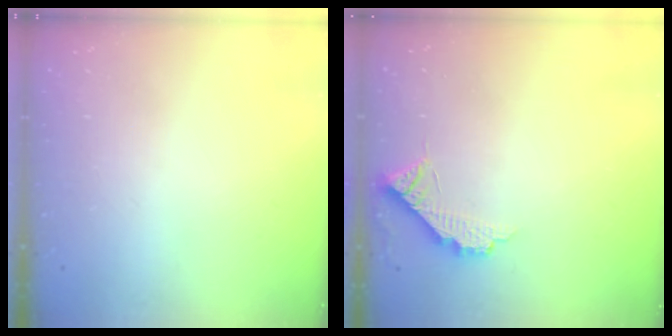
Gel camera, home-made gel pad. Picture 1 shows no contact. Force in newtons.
{"total": 7.4, "press": 7.4, "slide": 0.7}